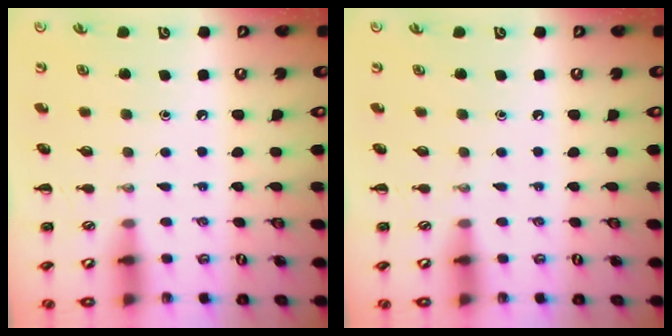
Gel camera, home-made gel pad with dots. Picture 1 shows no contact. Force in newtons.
{"total": 0.0}